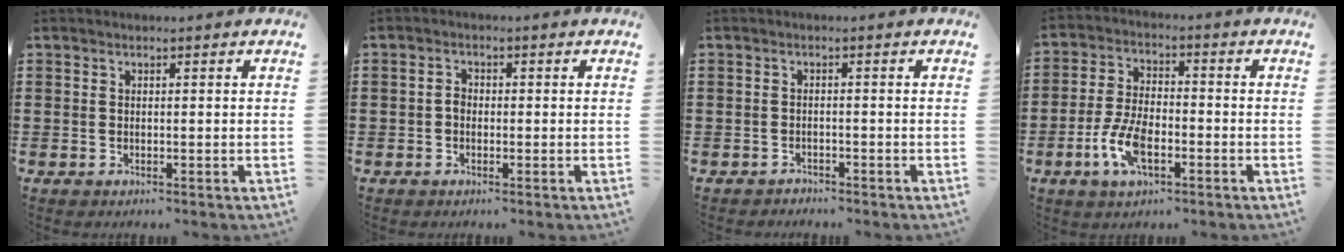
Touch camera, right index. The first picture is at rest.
{"total": 1.5, "force": [-0.3, 1.0, 1.0], "torque": [-0.021, 0.003, -0.007]}
{"total": 1.3, "force": [-1.3, 0.3, 0.0], "torque": [-0.005, 0.001, -0.028]}
{"total": 7.6, "force": [-3.0, 3.5, 6.0], "torque": [-0.146, -0.007, -0.063]}